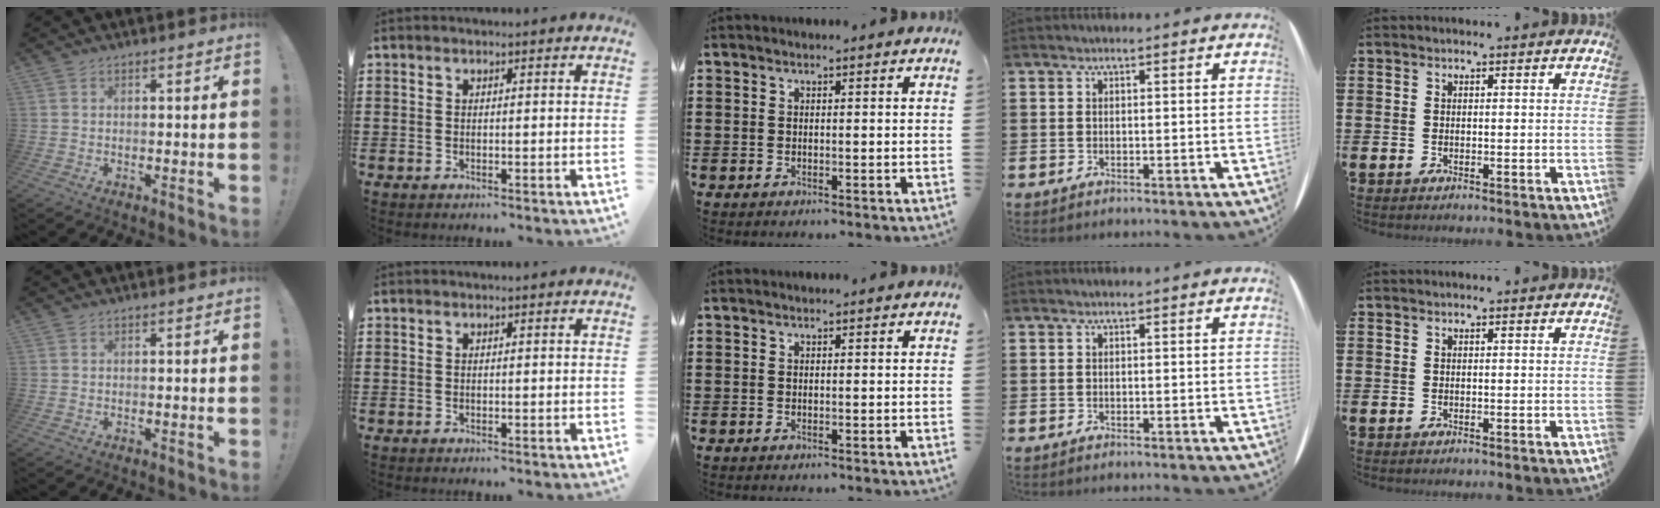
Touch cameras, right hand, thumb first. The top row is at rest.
{}